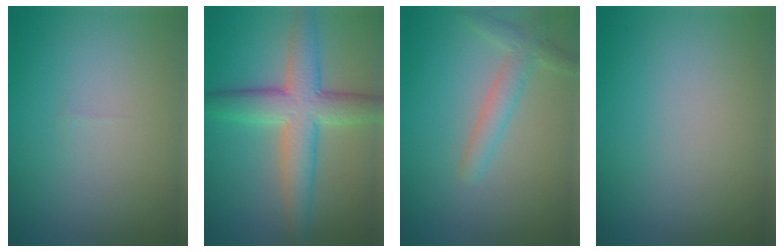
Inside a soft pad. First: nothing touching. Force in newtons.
{"total": 6.7, "press": 6.6, "slide": 0.4}
{"total": 2.6, "press": 2.5, "slide": 0.2}
{"total": 0.0}